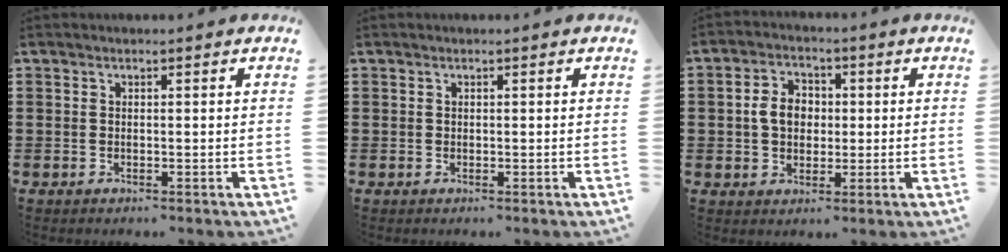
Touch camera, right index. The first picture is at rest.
{"total": 0.0}
{"total": 5.5, "force": [0.1, 4.2, 3.5], "torque": [-0.084, 0.014, -0.005]}